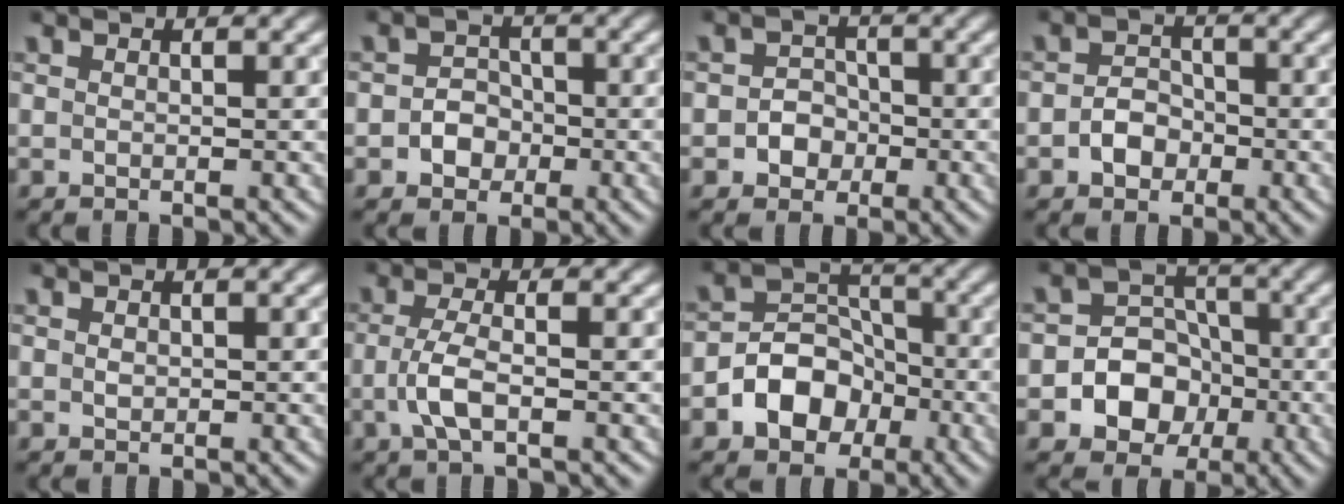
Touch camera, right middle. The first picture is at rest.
{"total": 2.4, "force": [-0.7, 2.1, 0.9], "torque": [0.002, 0.001, -0.023]}
{"total": 2.4, "force": [-0.7, 2.1, 0.8], "torque": [0.010, 0.002, -0.024]}
{"total": 2.5, "force": [-1.0, 2.0, 1.2], "torque": [-0.017, 0.003, -0.021]}
{"total": 0.5, "force": [0.1, 0.4, 0.3], "torque": [-0.005, -0.001, 0.002]}
{"total": 2.8, "force": [-0.7, 0.8, 2.5], "torque": [-0.059, -0.001, -0.019]}
{"total": 5.5, "force": [-2.4, 4.2, 2.6], "torque": [-0.030, 0.005, -0.049]}
{"total": 7.0, "force": [-2.2, 6.1, 2.5], "torque": [-0.021, 0.014, -0.063]}